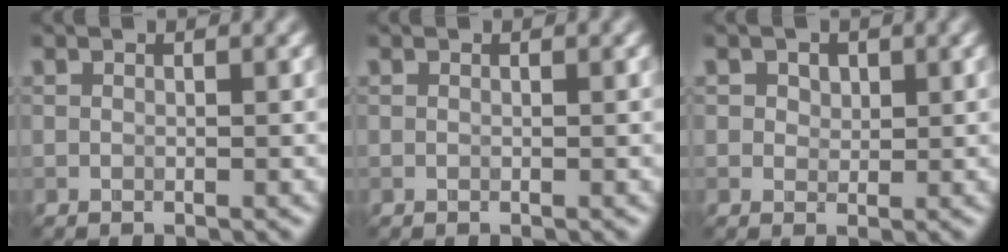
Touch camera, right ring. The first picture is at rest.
{"total": 0.0}
{"total": 2.0, "force": [1.1, 1.4, 0.8], "torque": [-0.013, 0.010, 0.008]}